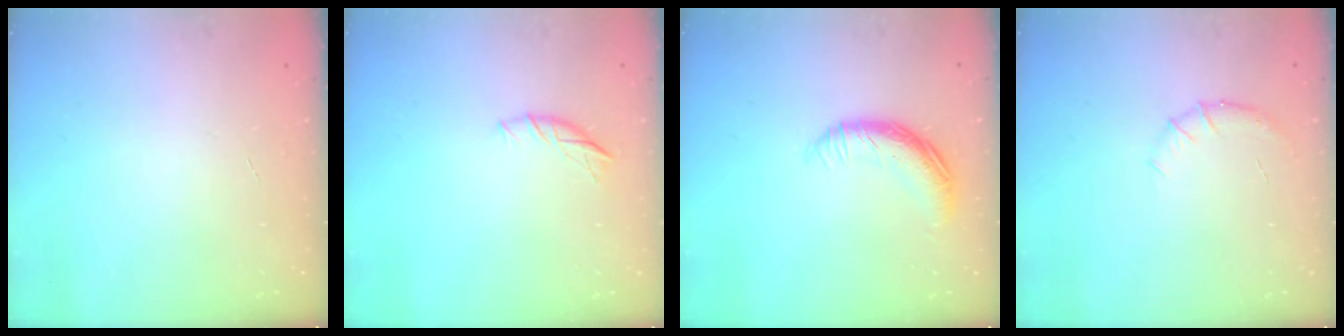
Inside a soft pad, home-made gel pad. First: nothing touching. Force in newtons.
{"total": 5.5, "press": 5.4, "slide": 0.7}
{"total": 11.5, "press": 11.5, "slide": 0.5}
{"total": 6.7, "press": 6.5, "slide": 1.8}